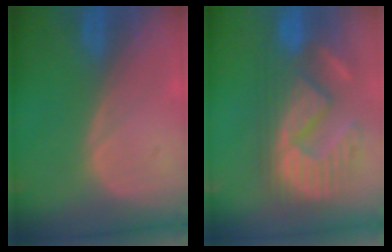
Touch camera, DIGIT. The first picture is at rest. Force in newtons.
{"total": 11.9, "press": 11.2, "slide": 3.7}